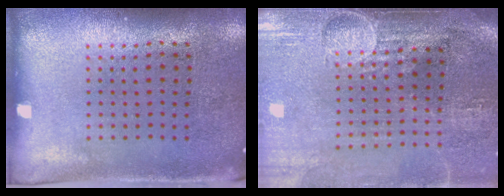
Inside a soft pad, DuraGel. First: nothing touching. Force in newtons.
{"total": 4.5, "press": 3.8, "slide": 2.4}